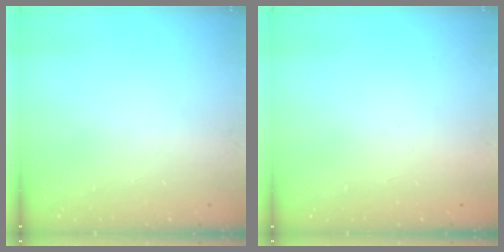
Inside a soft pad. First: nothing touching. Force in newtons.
{"total": 1.5, "press": 1.5, "slide": 0.1}